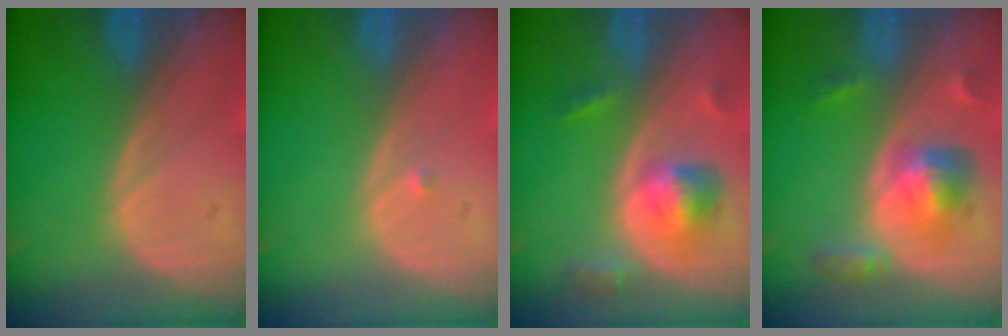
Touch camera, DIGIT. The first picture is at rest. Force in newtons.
{"total": 0.5, "press": 0.4, "slide": 0.3}
{"total": 5.5, "press": 5.3, "slide": 1.7}
{"total": 6.0, "press": 5.4, "slide": 2.7}